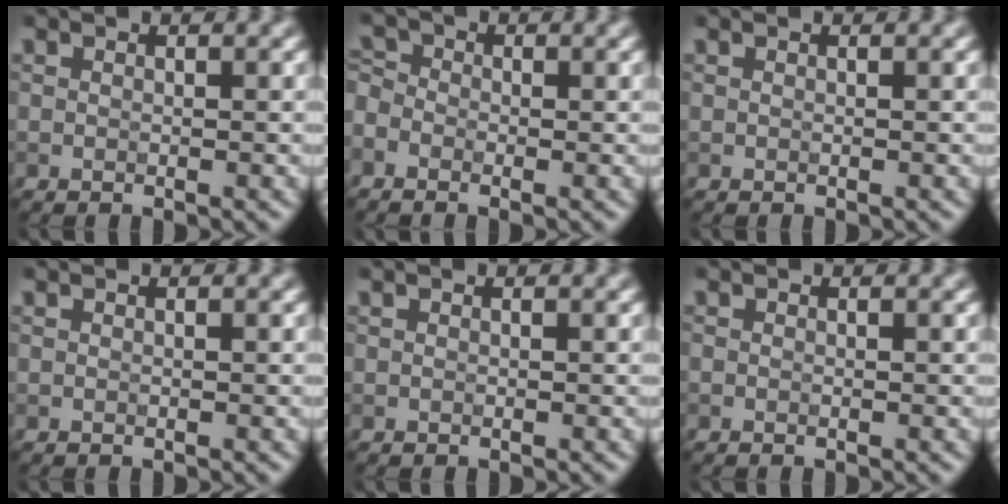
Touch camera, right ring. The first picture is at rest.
{"total": 2.1, "force": [-1.0, 1.5, 1.0], "torque": [-0.020, 0.006, -0.026]}
{"total": 0.0}
{"total": 0.0}
{"total": 0.0}
{"total": 0.0}